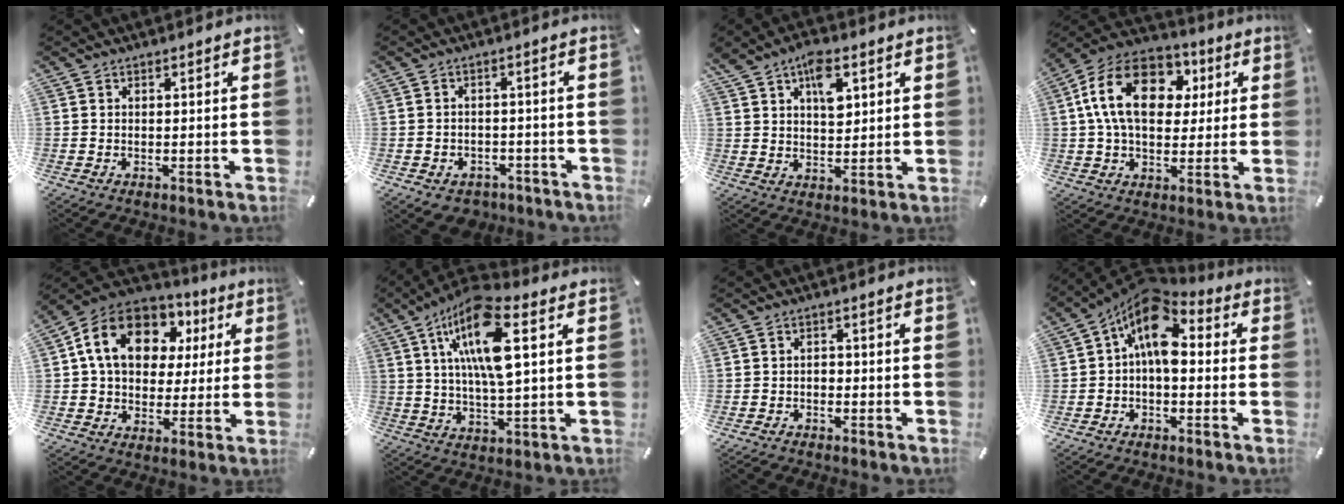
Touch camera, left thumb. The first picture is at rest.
{"total": 4.3, "force": [-2.8, 2.9, 1.3], "torque": [-0.024, 0.018, -0.054]}
{"total": 9.0, "force": [4.0, 5.4, 6.0], "torque": [-0.093, -0.006, 0.070]}
{"total": 18.1, "force": [4.2, 12.9, 11.9], "torque": [-0.224, 0.002, 0.074]}
{"total": 16.1, "force": [5.5, 12.5, 8.5], "torque": [-0.161, -0.003, 0.103]}
{"total": 16.0, "force": [5.5, 5.4, 14.0], "torque": [-0.286, -0.004, 0.089]}
{"total": 1.8, "force": [-1.2, 1.1, 0.6], "torque": [-0.013, 0.010, -0.028]}
{"total": 11.7, "force": [2.5, 6.7, 9.3], "torque": [-0.168, -0.026, 0.041]}